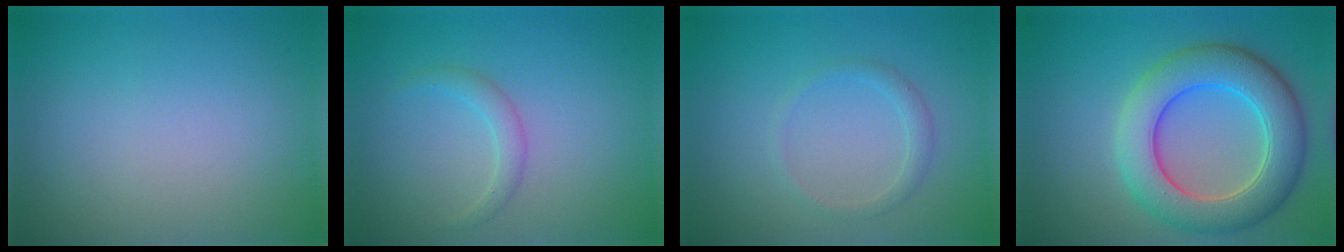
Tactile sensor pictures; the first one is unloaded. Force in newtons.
{"total": 1.5, "press": 1.5, "slide": 0.1}
{"total": 1.3, "press": 1.3, "slide": 0.2}
{"total": 7.9, "press": 7.9, "slide": 0.4}